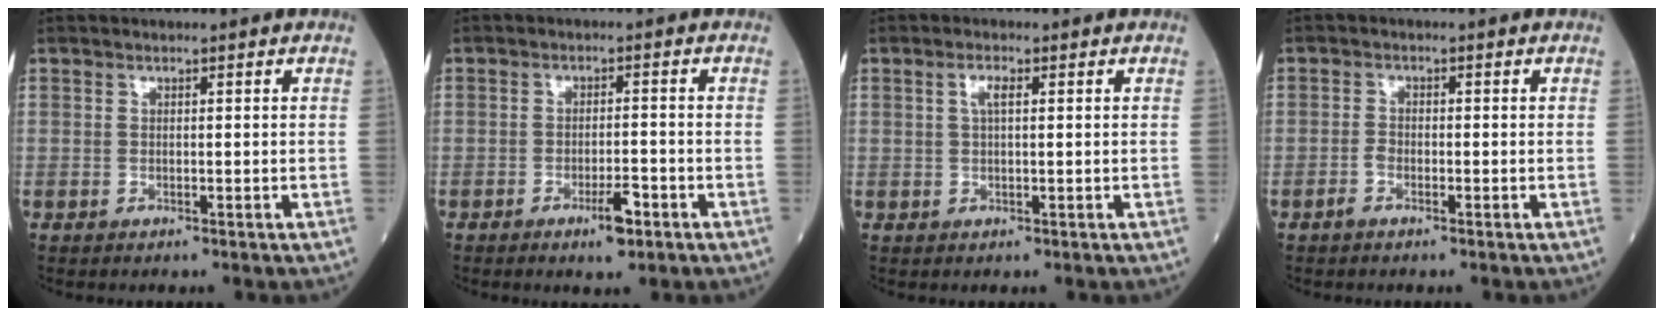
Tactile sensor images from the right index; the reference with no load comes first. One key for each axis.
{"total": 3.8, "fx": -2.2, "fy": 0.7, "fz": 3.0, "tx": -0.047, "ty": -0.001, "tz": -0.035}
{"total": 2.0, "fx": 0.6, "fy": 0.5, "fz": 1.9, "tx": -0.041, "ty": 0.006, "tz": 0.011}
{"total": 1.6, "fx": -1.0, "fy": 0.7, "fz": 1.0, "tx": -0.022, "ty": 0.001, "tz": -0.020}